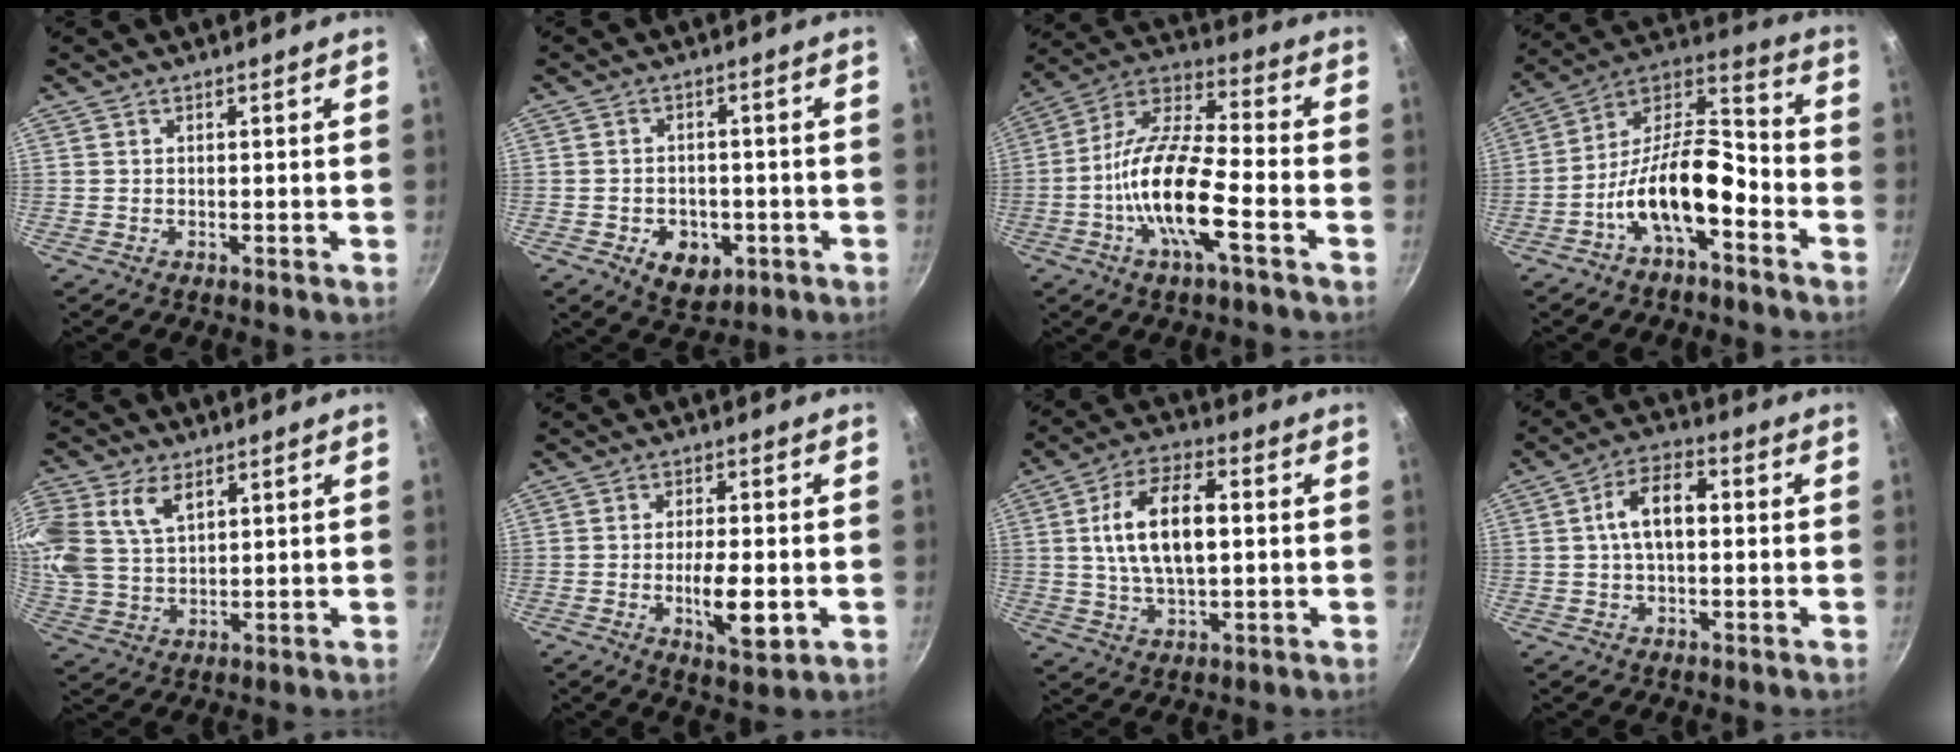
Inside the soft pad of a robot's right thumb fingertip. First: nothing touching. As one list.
[{"total": 7.1, "force": [-2.6, 5.0, 4.3], "torque": [-0.040, 0.013, -0.029]}, {"total": 16.7, "force": [-5.0, 5.1, 15.1], "torque": [-0.295, 0.037, -0.097]}, {"total": 16.0, "force": [-6.1, 6.7, 13.2], "torque": [-0.226, 0.080, -0.110]}, {"total": 16.8, "force": [6.9, 10.7, 11.0], "torque": [-0.275, 0.007, 0.135]}, {"total": 8.2, "force": [-1.7, 3.0, 7.5], "torque": [-0.118, -0.006, -0.024]}, {"total": 13.4, "force": [1.5, 6.6, 11.6], "torque": [-0.206, 0.011, 0.025]}, {"total": 10.1, "force": [1.0, 5.5, 8.4], "torque": [-0.145, 0.025, 0.010]}]